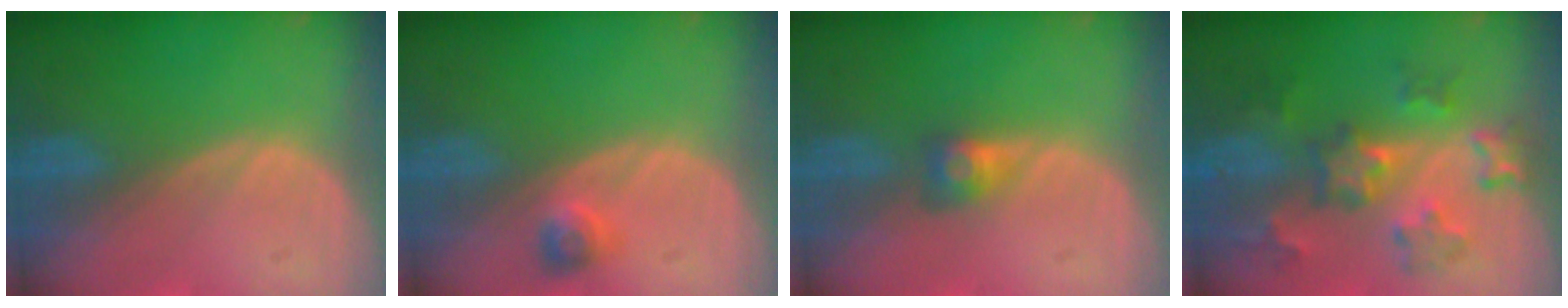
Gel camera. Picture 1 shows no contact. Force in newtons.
{"total": 2.2, "press": 2.1, "slide": 0.8}
{"total": 2.8, "press": 2.4, "slide": 1.5}
{"total": 7.9, "press": 7.7, "slide": 1.6}